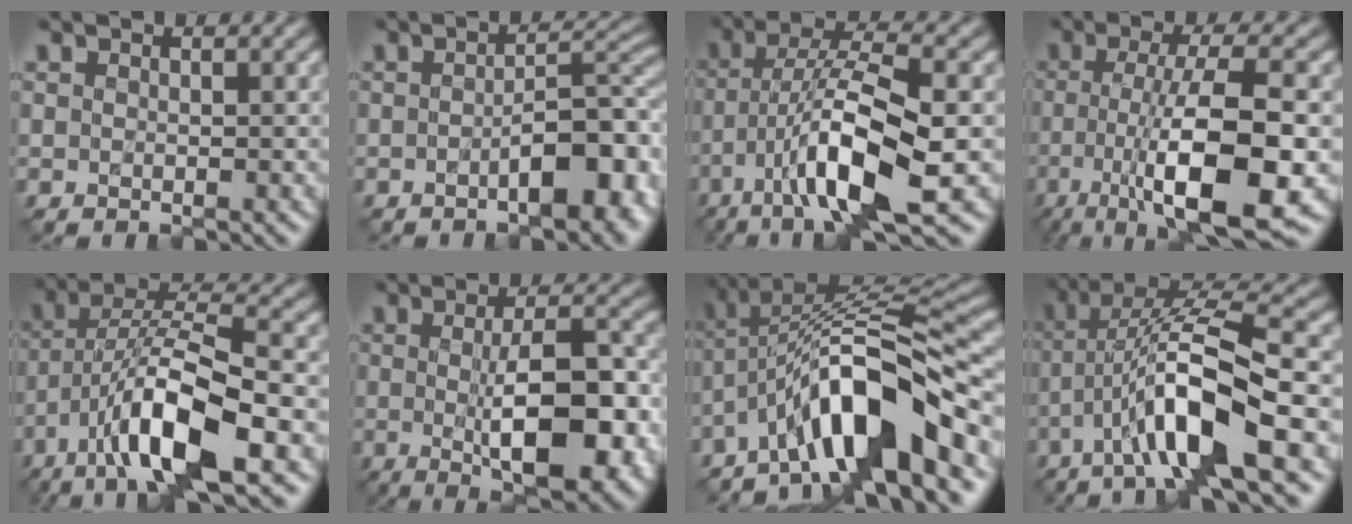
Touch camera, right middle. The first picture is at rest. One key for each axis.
{"total": 6.7, "fx": -2.2, "fy": 2.7, "fz": 5.7, "tx": -0.076, "ty": 0.011, "tz": -0.036}
{"total": 9.8, "fx": -3.7, "fy": 2.2, "fz": 8.8, "tx": -0.158, "ty": 0.009, "tz": -0.071}
{"total": 11.4, "fx": -3.1, "fy": 2.8, "fz": 10.6, "tx": -0.174, "ty": -0.001, "tz": -0.050}
{"total": 10.5, "fx": -4.9, "fy": 2.6, "fz": 8.9, "tx": -0.157, "ty": 0.013, "tz": -0.091}
{"total": 9.3, "fx": -1.0, "fy": 2.9, "fz": 8.8, "tx": -0.131, "ty": -0.008, "tz": -0.013}
{"total": 10.8, "fx": -5.3, "fy": 2.8, "fz": 9.0, "tx": -0.143, "ty": 0.020, "tz": -0.100}
{"total": 9.7, "fx": -3.2, "fy": 2.1, "fz": 8.9, "tx": -0.169, "ty": 0.014, "tz": -0.064}